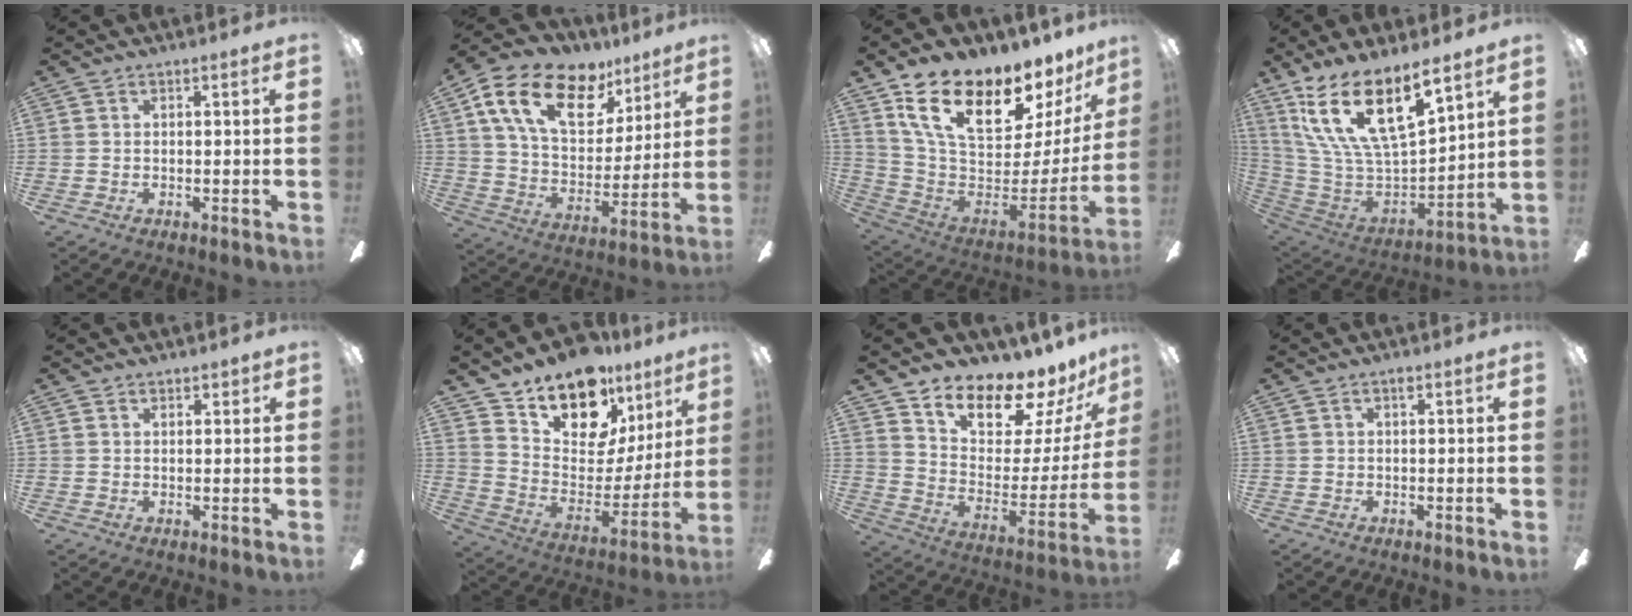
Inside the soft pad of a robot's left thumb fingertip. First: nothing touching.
{"total": 21.0, "force": [11.9, 11.9, 12.5], "torque": [-0.218, -0.048, 0.213]}
{"total": 20.6, "force": [14.5, 8.5, 11.8], "torque": [-0.202, -0.100, 0.255]}
{"total": 21.7, "force": [13.1, 8.6, 15.1], "torque": [-0.289, -0.086, 0.231]}
{"total": 1.5, "force": [1.3, 0.9, 0.2], "torque": [-0.003, 0.000, 0.025]}
{"total": 17.0, "force": [12.8, 8.5, 7.2], "torque": [-0.124, -0.100, 0.230]}
{"total": 14.6, "force": [12.7, 5.2, 5.0], "torque": [-0.091, -0.112, 0.220]}
{"total": 0.9, "force": [0.6, 0.3, 0.6], "torque": [-0.004, 0.000, 0.008]}